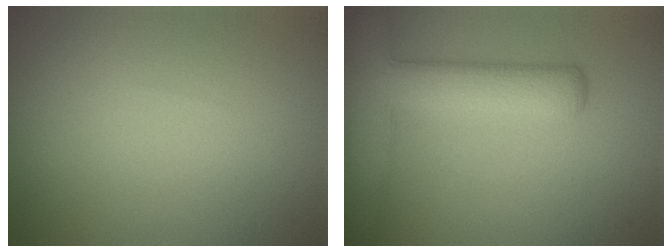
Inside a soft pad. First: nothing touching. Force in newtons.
{"total": 7.1, "press": 7.1, "slide": 0.4}